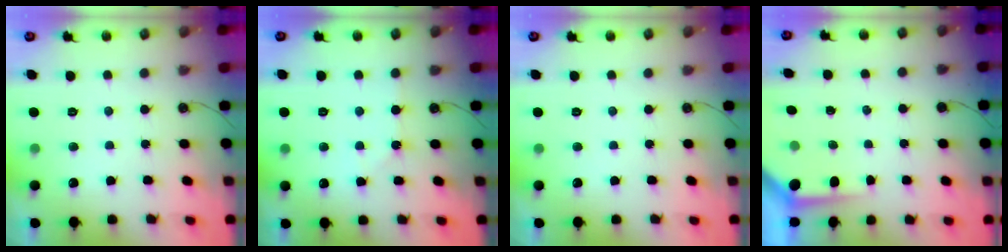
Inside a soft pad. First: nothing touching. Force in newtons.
{"total": 3.3, "press": 3.2, "slide": 0.5}
{"total": 0.0}
{"total": 3.6, "press": 3.6, "slide": 0.3}